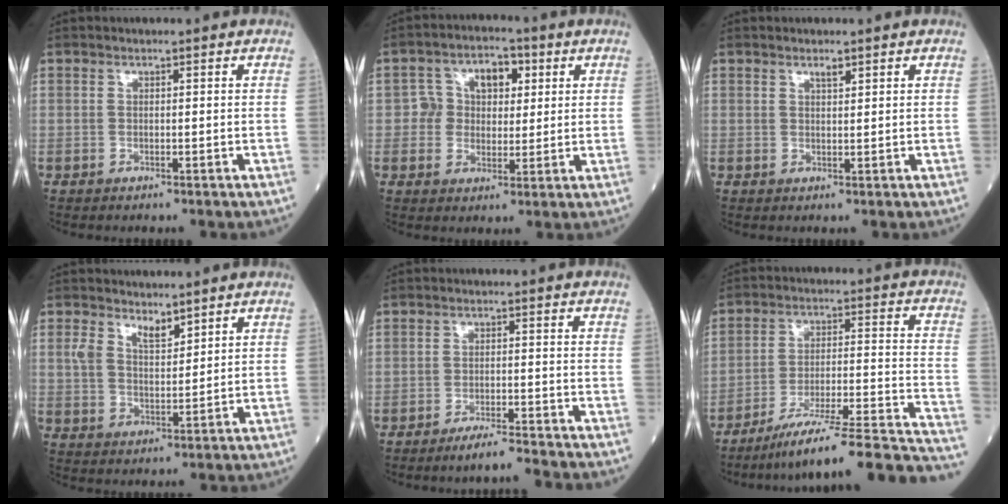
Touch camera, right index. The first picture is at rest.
{"total": 6.7, "force": [1.5, 5.5, 3.5], "torque": [-0.046, 0.026, 0.024]}
{"total": 1.2, "force": [0.9, 0.2, 0.8], "torque": [-0.017, -0.002, 0.018]}
{"total": 4.4, "force": [3.0, 1.9, 2.6], "torque": [-0.052, 0.004, 0.061]}
{"total": 4.8, "force": [-4.4, -0.9, 1.7], "torque": [-0.027, -0.015, -0.076]}
{"total": 23.7, "force": [-20.7, 0.2, 11.5], "torque": [-0.097, 0.010, -0.300]}